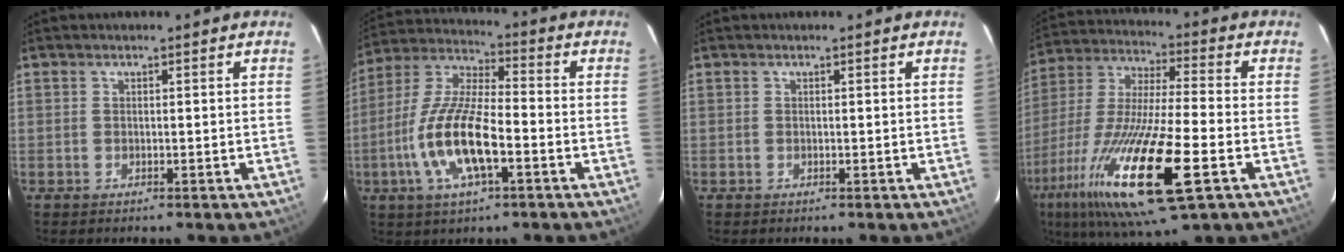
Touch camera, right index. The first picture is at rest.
{"total": 15.1, "force": [-5.0, 4.7, 13.5], "torque": [-0.284, -0.006, -0.099]}
{"total": 0.0}
{"total": 24.5, "force": [-10.6, 4.3, 21.7], "torque": [-0.434, -0.062, -0.201]}